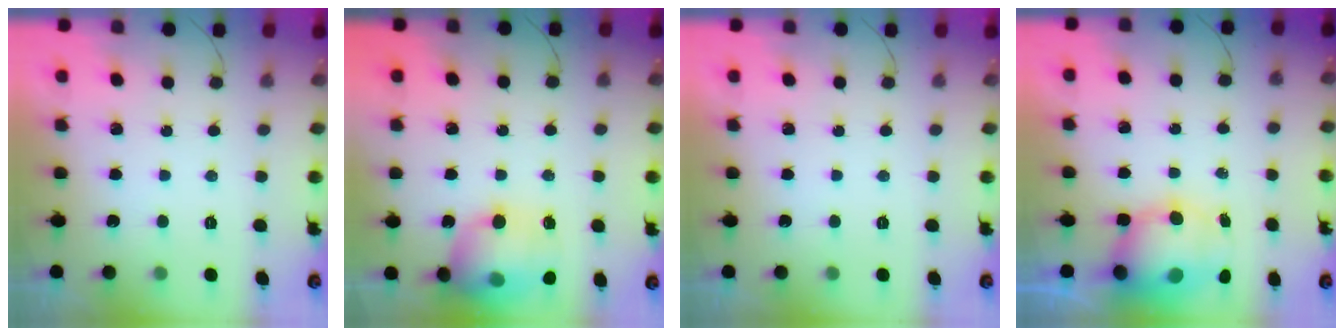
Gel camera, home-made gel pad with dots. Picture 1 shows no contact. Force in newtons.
{"total": 16.2, "press": 16.0, "slide": 2.4}
{"total": 0.0}
{"total": 11.0, "press": 10.9, "slide": 0.9}